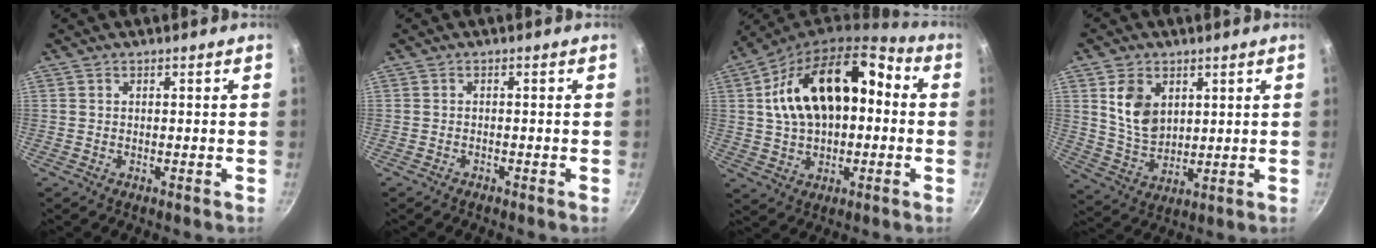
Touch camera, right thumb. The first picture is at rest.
{"total": 0.6, "force": [-0.6, 0.1, 0.1], "torque": [-0.011, 0.008, -0.011]}
{"total": 18.6, "force": [2.2, 11.6, 14.3], "torque": [-0.219, 0.045, 0.030]}
{"total": 9.3, "force": [3.3, 6.5, 5.7], "torque": [-0.084, -0.025, 0.072]}